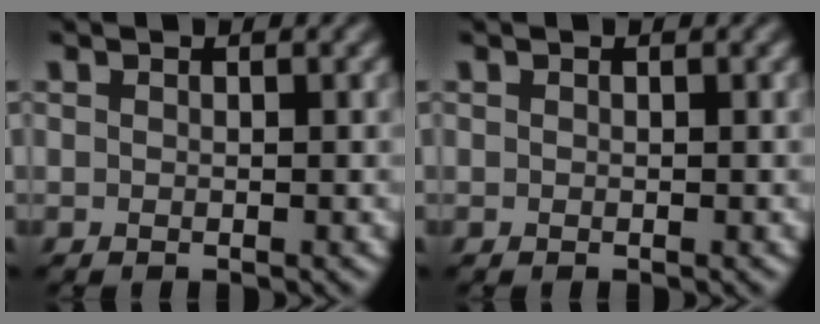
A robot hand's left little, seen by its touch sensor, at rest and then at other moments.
{"total": 0.0}